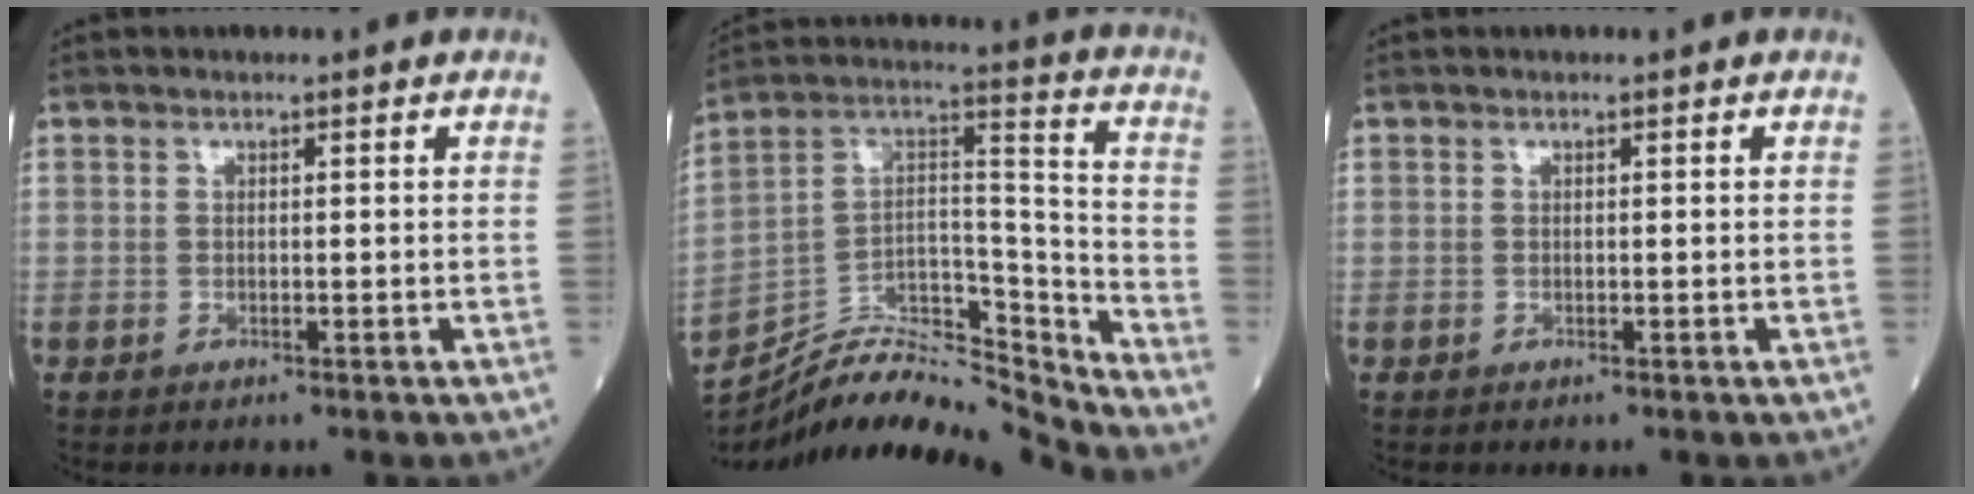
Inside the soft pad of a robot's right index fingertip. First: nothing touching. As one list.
[{"total": 18.7, "force": [-18.0, 1.9, 4.9], "torque": [-0.088, 0.060, -0.303]}, {"total": 0.0}]